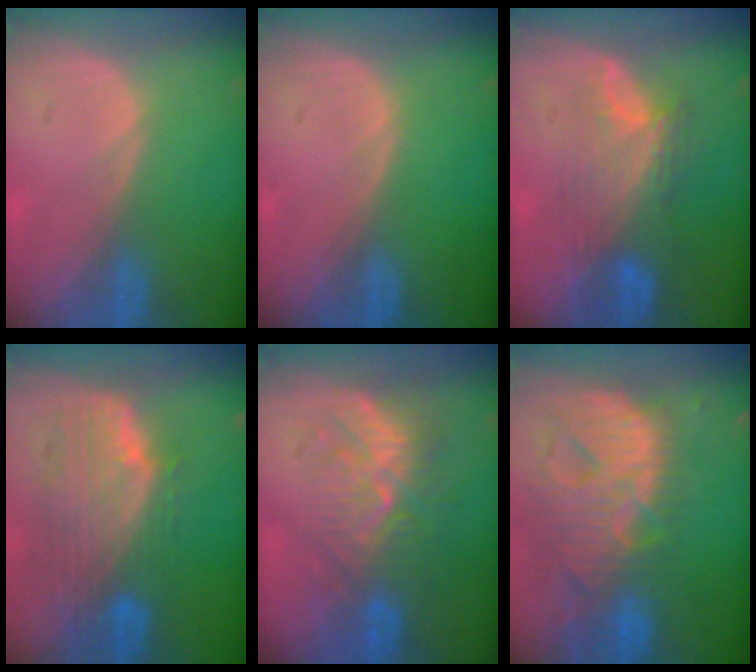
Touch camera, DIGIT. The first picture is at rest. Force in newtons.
{"total": 0.0}
{"total": 7.8, "press": 7.4, "slide": 2.4}
{"total": 10.0, "press": 8.9, "slide": 4.5}
{"total": 9.0, "press": 8.6, "slide": 2.4}
{"total": 13.5, "press": 11.5, "slide": 7.1}